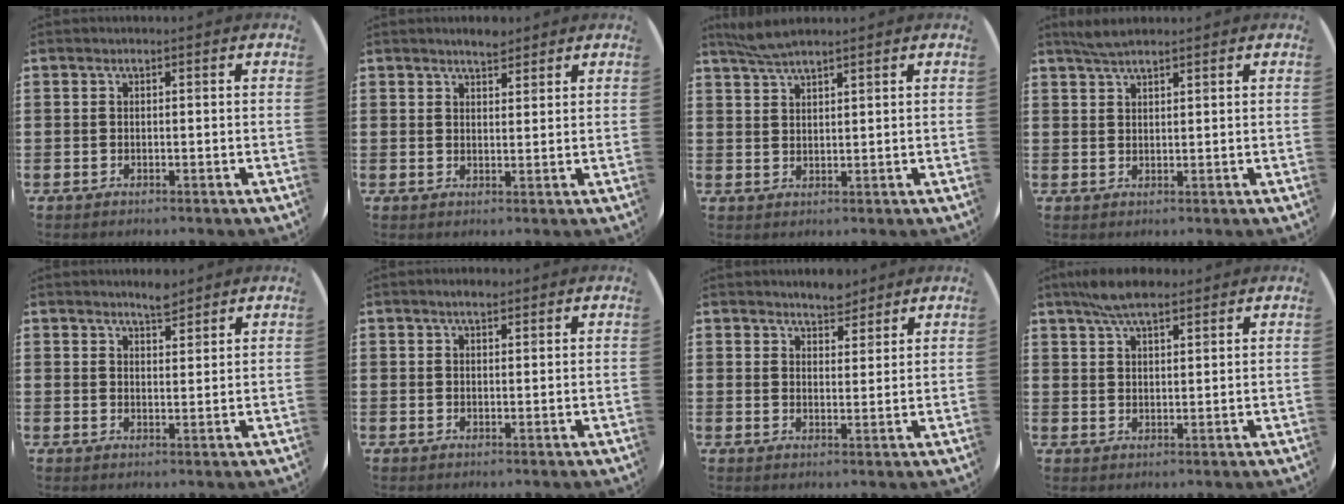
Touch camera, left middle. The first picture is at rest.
{"total": 2.4, "force": [2.3, 0.5, 0.4], "torque": [-0.011, 0.000, 0.043]}
{"total": 3.6, "force": [3.3, 0.2, 1.5], "torque": [-0.035, -0.001, 0.059]}
{"total": 2.8, "force": [2.4, 0.5, 1.3], "torque": [-0.029, 0.006, 0.044]}
{"total": 3.0, "force": [2.9, 0.4, 0.5], "torque": [-0.015, -0.005, 0.054]}
{"total": 1.8, "force": [1.5, 0.6, 0.9], "torque": [-0.010, 0.001, 0.025]}
{"total": 3.8, "force": [3.7, 1.0, 0.2], "torque": [-0.002, -0.013, 0.067]}
{"total": 5.5, "force": [4.6, 1.4, 2.7], "torque": [-0.063, -0.003, 0.083]}